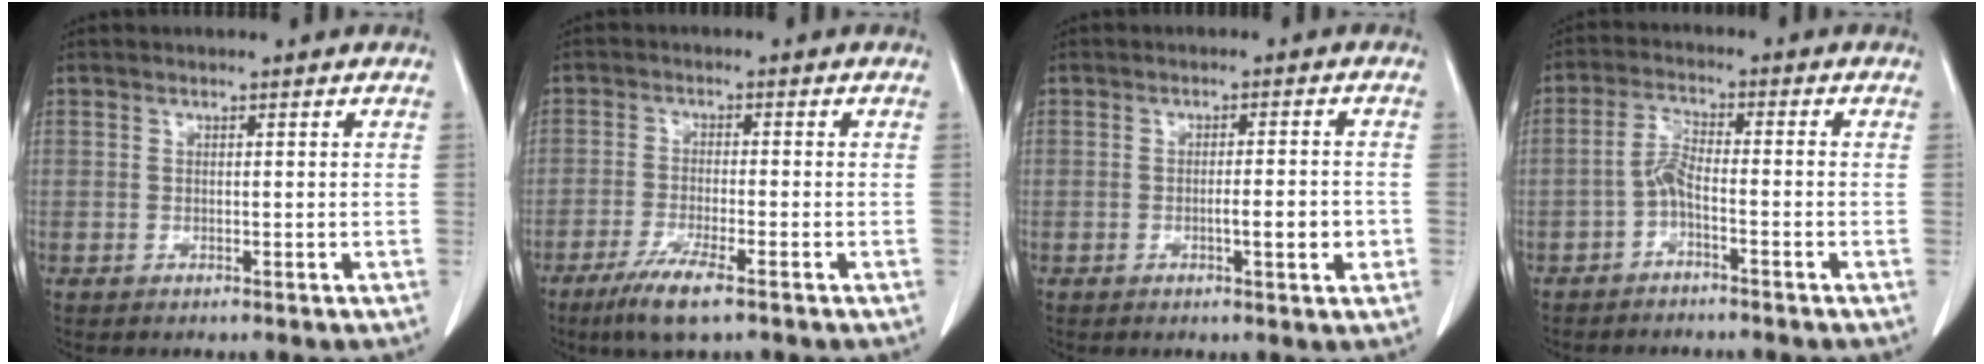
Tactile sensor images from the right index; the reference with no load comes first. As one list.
[{"total": 6.3, "force": [-4.1, 0.4, 4.8], "torque": [-0.099, -0.017, -0.074]}, {"total": 4.1, "force": [-1.1, 0.6, 3.9], "torque": [-0.061, -0.001, -0.014]}, {"total": 3.6, "force": [-1.8, 0.6, 3.0], "torque": [-0.065, 0.010, -0.038]}]